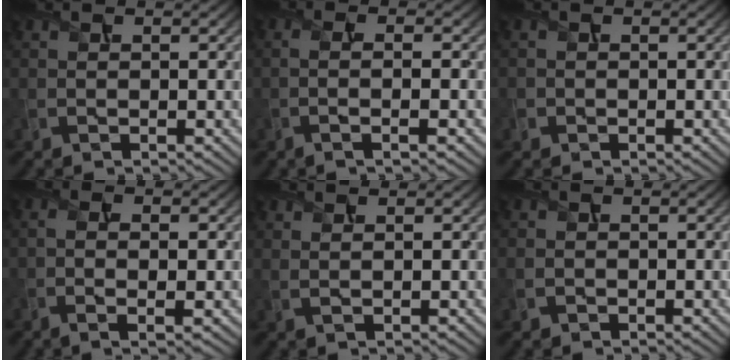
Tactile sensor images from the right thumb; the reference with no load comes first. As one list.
[{"total": 3.0, "force": [-0.8, 0.7, 2.8], "torque": [-0.045, 0.004, -0.024]}, {"total": 1.1, "force": [-0.4, 1.0, 0.0], "torque": [0.006, -0.005, -0.012]}, {"total": 3.7, "force": [-0.7, 1.3, 3.4], "torque": [-0.061, -0.002, -0.014]}, {"total": 1.0, "force": [0.7, 0.2, 0.7], "torque": [-0.019, -0.001, 0.014]}, {"total": 1.2, "force": [-0.4, 1.1, 0.5], "torque": [-0.011, -0.006, -0.010]}]